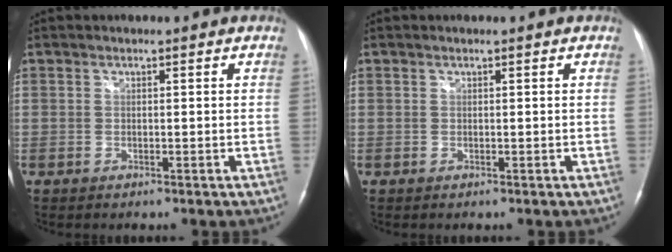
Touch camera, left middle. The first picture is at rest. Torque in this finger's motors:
{"motor_torque": [0.14, -0.13, -0.08, -0.01]}